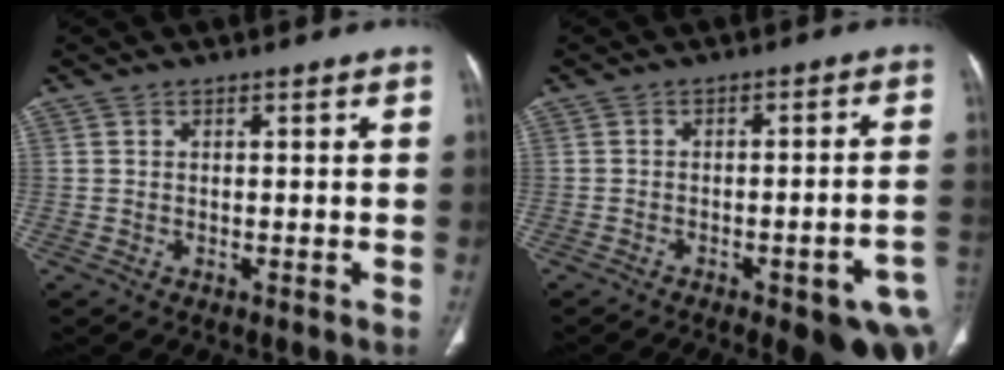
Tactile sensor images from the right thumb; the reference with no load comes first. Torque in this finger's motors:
{"motor_torque": [1.77, 1.02, 1.17, -0.97, 0.06]}